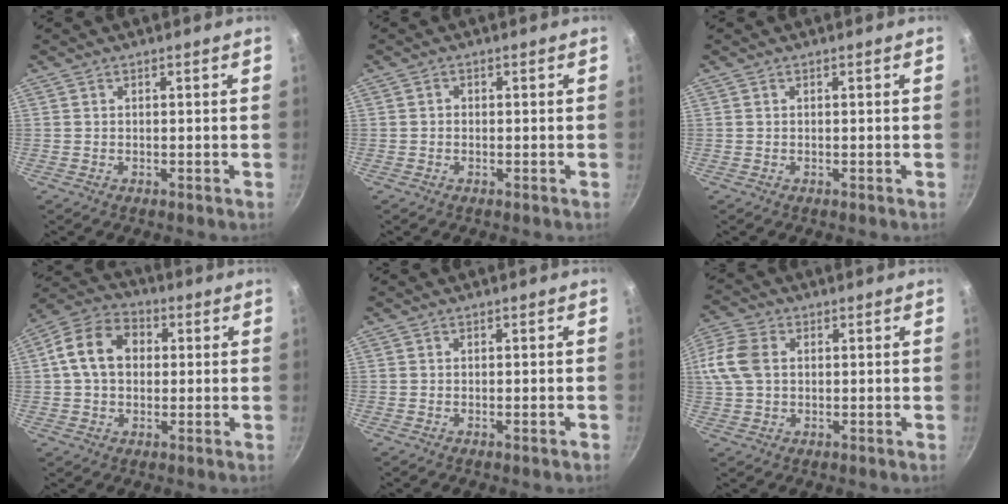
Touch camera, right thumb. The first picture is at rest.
{"total": 0.7, "force": [-0.2, 0.6, 0.3], "torque": [-0.004, 0.003, -0.003]}
{"total": 0.0}
{"total": 11.6, "force": [1.5, 8.7, 7.5], "torque": [-0.108, 0.022, 0.007]}
{"total": 0.9, "force": [-0.5, 0.1, 0.8], "torque": [-0.016, 0.004, -0.008]}
{"total": 12.6, "force": [2.0, 9.3, 8.3], "torque": [-0.192, 0.025, 0.030]}